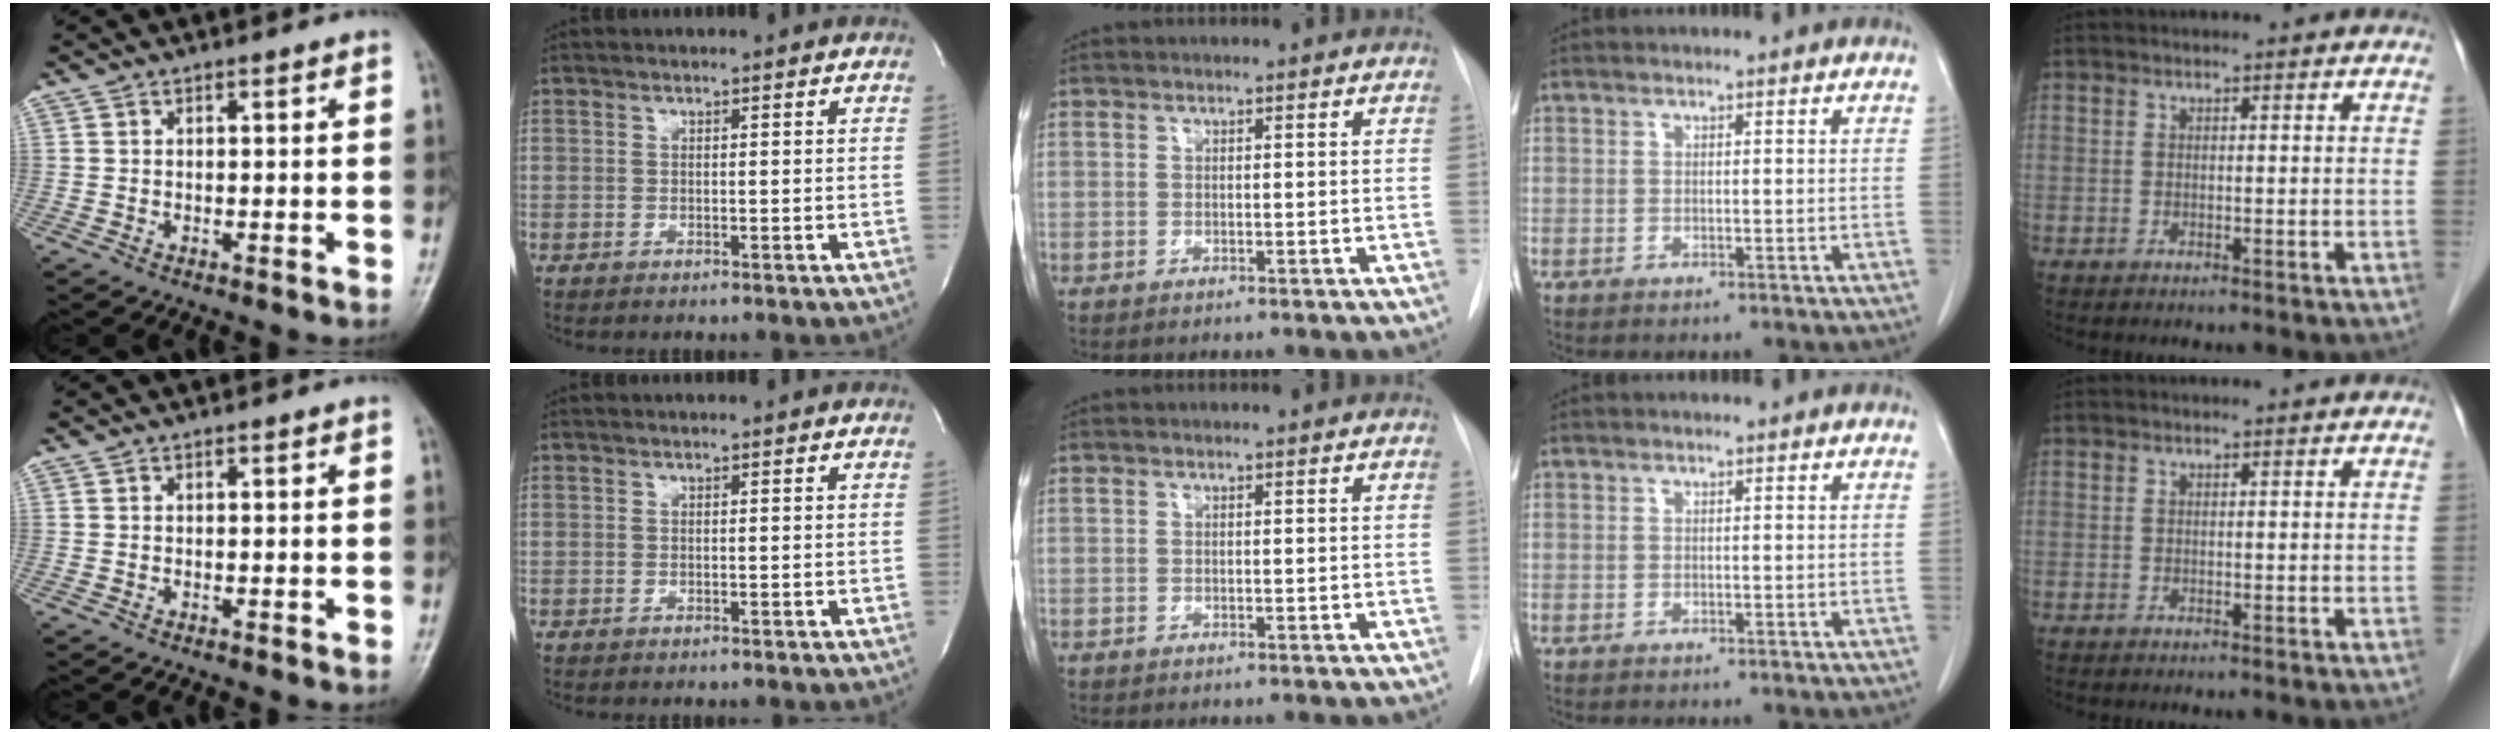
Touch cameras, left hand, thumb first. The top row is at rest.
{}